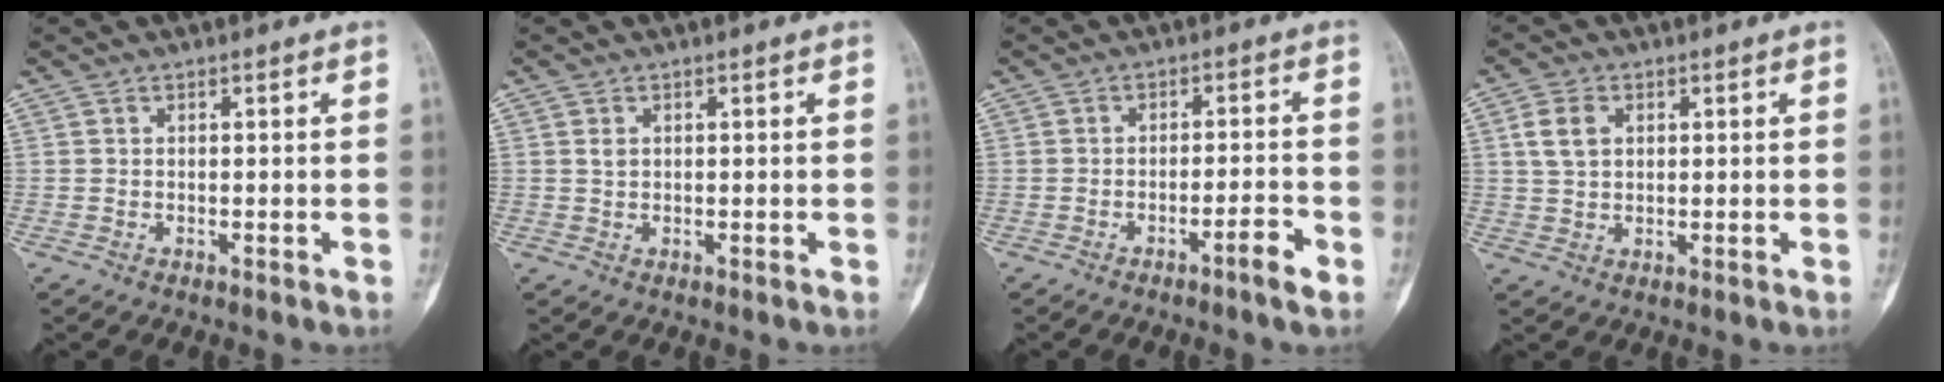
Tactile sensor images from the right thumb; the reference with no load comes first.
{"total": 1.0, "force": [0.4, 0.7, 0.6], "torque": [-0.007, 0.001, 0.007]}
{"total": 4.1, "force": [-2.4, 0.3, 3.3], "torque": [-0.058, 0.018, -0.039]}
{"total": 4.8, "force": [1.4, 3.4, 3.1], "torque": [-0.056, 0.002, 0.029]}